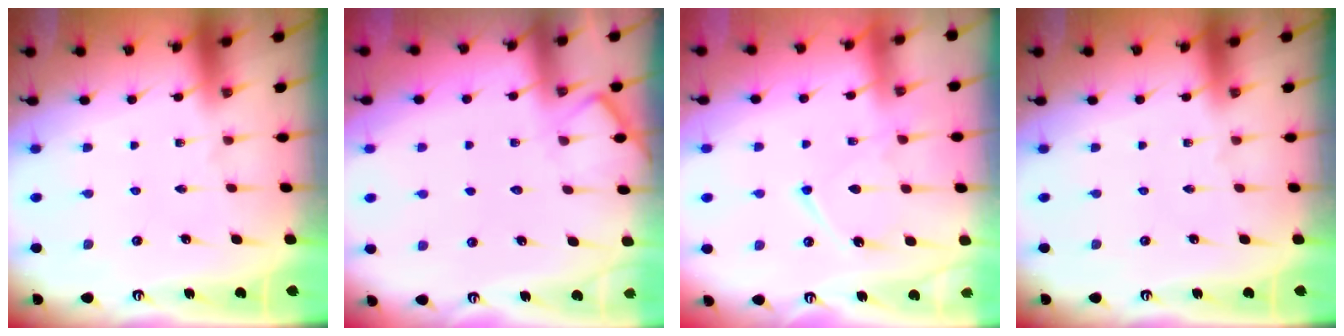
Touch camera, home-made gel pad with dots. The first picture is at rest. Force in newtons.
{"total": 6.0, "press": 6.0, "slide": 0.8}
{"total": 11.5, "press": 11.4, "slide": 1.0}
{"total": 0.0}